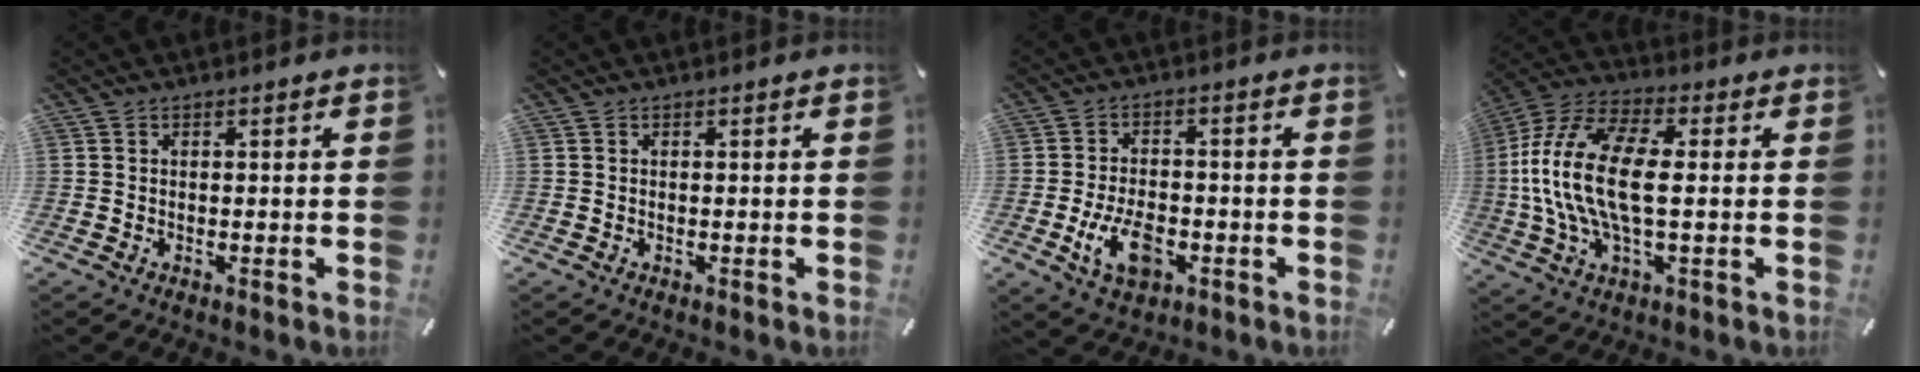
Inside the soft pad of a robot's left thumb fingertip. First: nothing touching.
{"total": 0.0}
{"total": 9.4, "force": [-3.1, 5.6, 6.9], "torque": [-0.138, 0.005, -0.054]}
{"total": 17.3, "force": [0.1, 8.1, 15.2], "torque": [-0.332, -0.008, -0.002]}